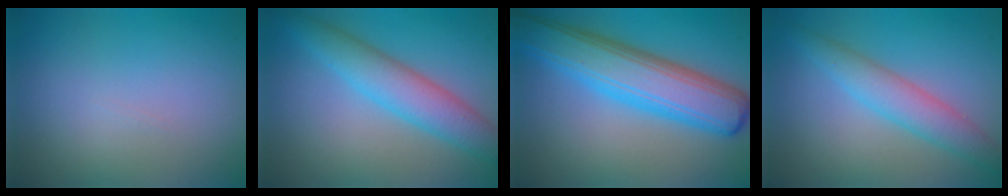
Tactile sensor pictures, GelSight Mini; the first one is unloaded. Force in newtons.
{"total": 4.6, "press": 4.6, "slide": 0.1}
{"total": 8.0, "press": 8.0, "slide": 0.2}
{"total": 3.6, "press": 3.6, "slide": 0.1}